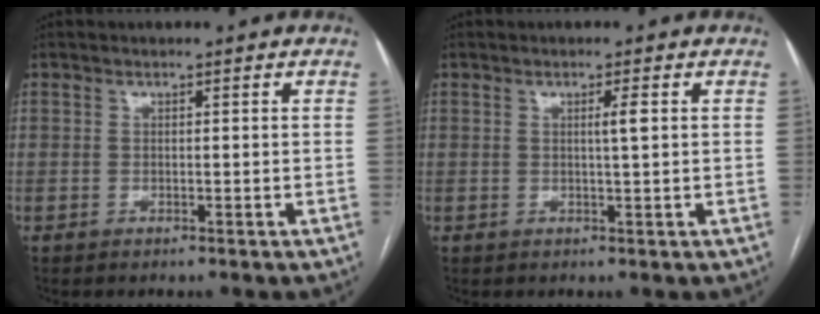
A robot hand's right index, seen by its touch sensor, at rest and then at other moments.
{"total": 1.7, "force": [0.4, -0.2, 1.6], "torque": [-0.028, 0.000, 0.006]}